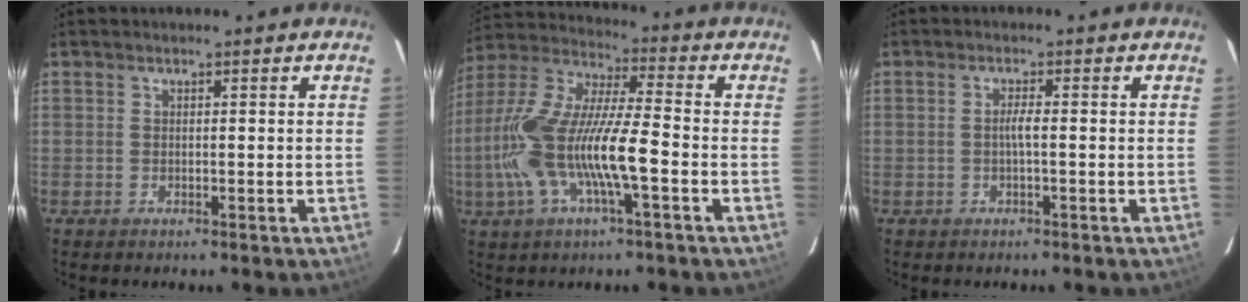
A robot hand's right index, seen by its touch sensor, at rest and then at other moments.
{"total": 18.5, "force": [-4.6, 3.8, 17.5], "torque": [-0.349, -0.008, -0.090]}
{"total": 1.7, "force": [-0.3, -0.2, 1.7], "torque": [-0.030, 0.003, -0.006]}